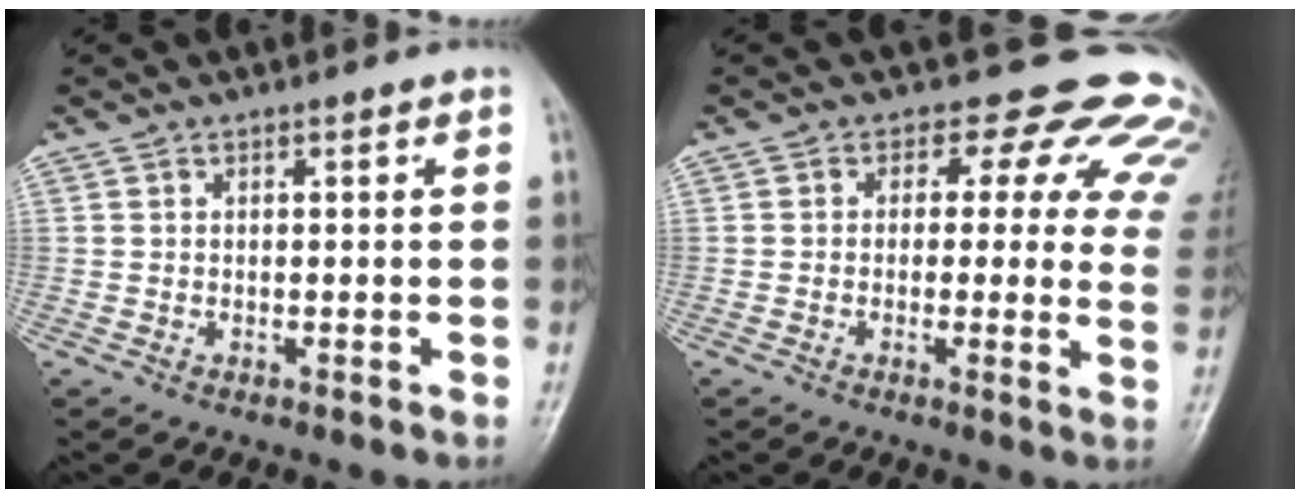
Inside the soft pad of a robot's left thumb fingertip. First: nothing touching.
{"total": 16.2, "force": [11.1, 8.6, 7.9], "torque": [-0.037, -0.034, 0.097]}